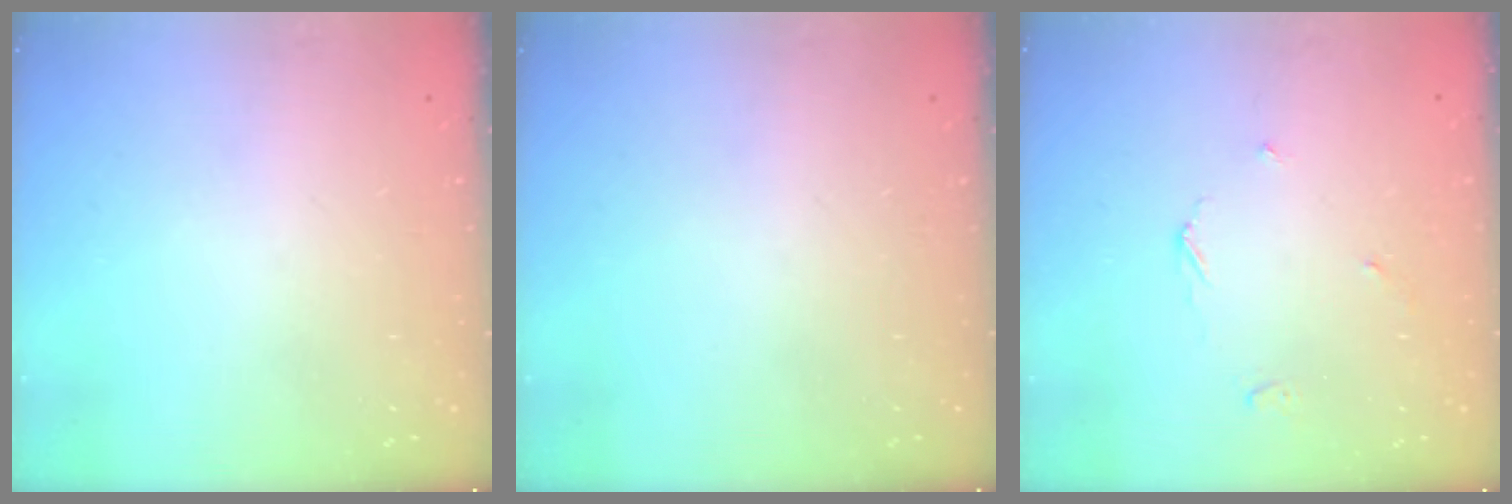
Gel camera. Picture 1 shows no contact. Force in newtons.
{"total": 0.0}
{"total": 2.6, "press": 2.6, "slide": 0.5}